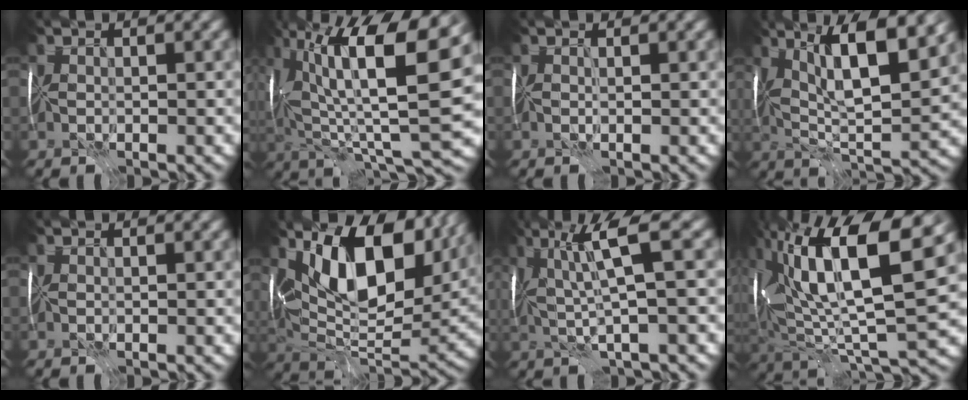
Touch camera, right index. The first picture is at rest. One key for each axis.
{"total": 15.3, "fx": 4.3, "fy": 4.9, "fz": 13.8, "tx": -0.255, "ty": 0.006, "tz": 0.072}
{"total": 0.0}
{"total": 11.1, "fx": 3.7, "fy": 3.4, "fz": 9.9, "tx": -0.155, "ty": -0.002, "tz": 0.054}
{"total": 0.0}
{"total": 14.6, "fx": 5.0, "fy": 7.3, "fz": 11.6, "tx": -0.188, "ty": 0.003, "tz": 0.081}
{"total": 6.1, "fx": 0.9, "fy": 0.4, "fz": 6.0, "tx": -0.114, "ty": 0.002, "tz": 0.014}
{"total": 14.5, "fx": 3.6, "fy": 5.3, "fz": 13.0, "tx": -0.241, "ty": 0.011, "tz": 0.056}